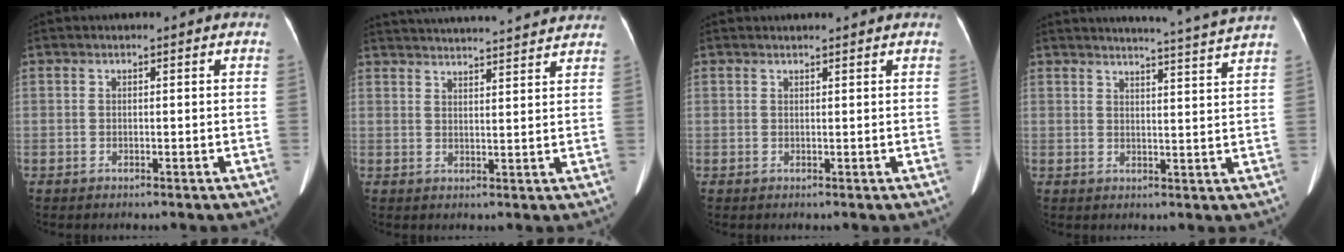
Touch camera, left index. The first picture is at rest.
{"total": 21.1, "force": [20.1, 1.2, 6.5], "torque": [-0.101, 0.001, 0.265]}
{"total": 2.9, "force": [2.8, 0.1, 0.8], "torque": [-0.010, 0.007, 0.033]}
{"total": 10.5, "force": [9.8, -2.7, 2.6], "torque": [-0.037, -0.054, 0.112]}